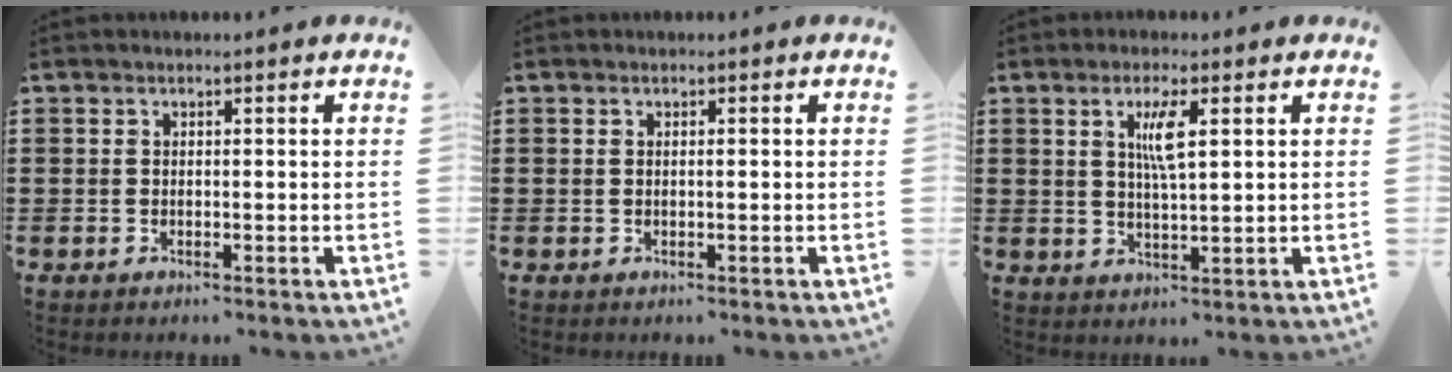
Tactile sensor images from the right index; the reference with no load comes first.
{"total": 0.6, "force": [0.0, 0.1, 0.6], "torque": [-0.011, -0.002, 0.001]}
{"total": 4.4, "force": [1.5, 0.9, 4.1], "torque": [-0.085, 0.006, 0.022]}